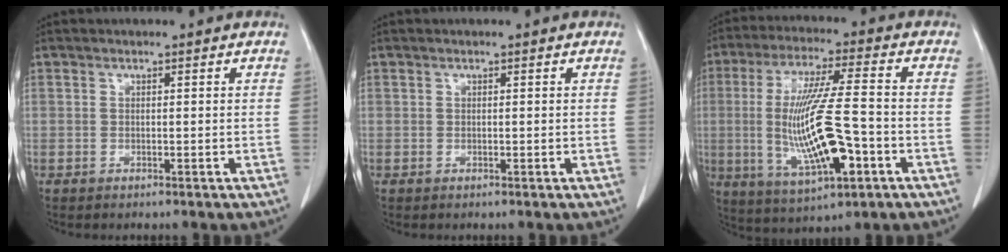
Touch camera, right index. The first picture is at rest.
{"total": 0.0}
{"total": 15.9, "force": [-3.2, 2.5, 15.4], "torque": [-0.310, -0.012, -0.047]}